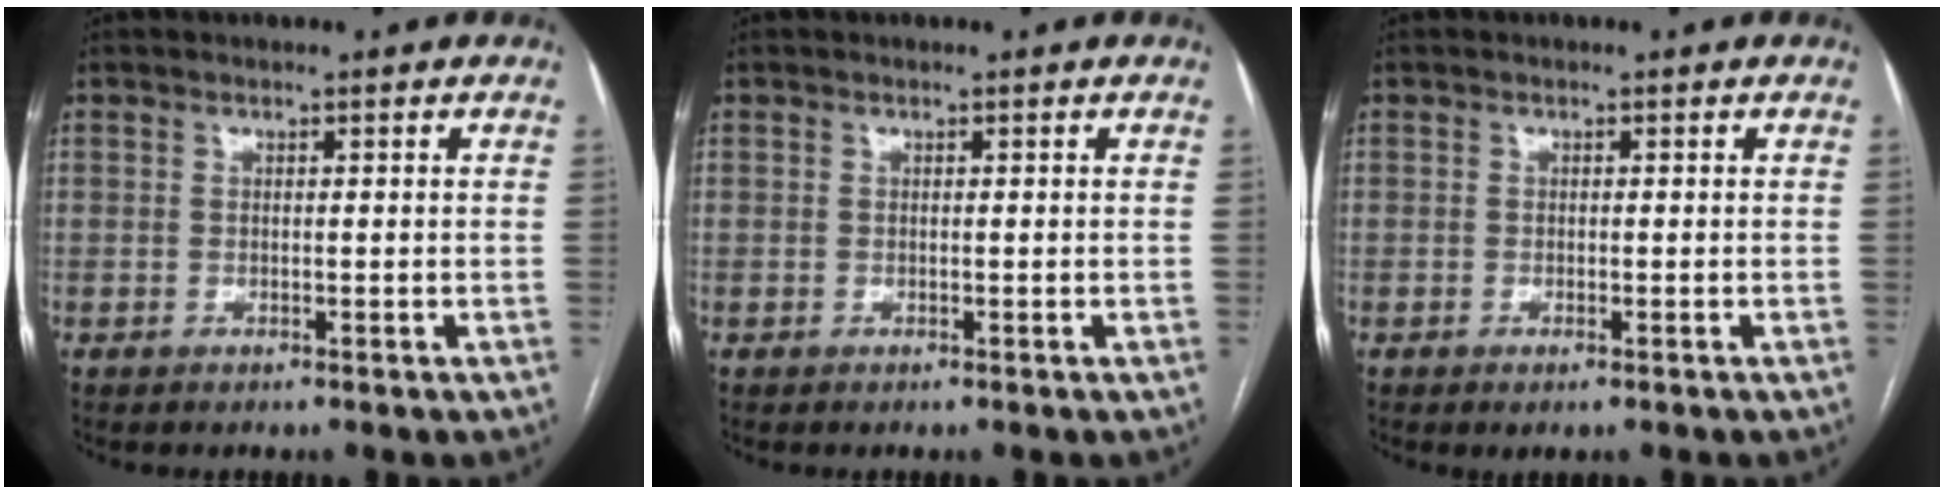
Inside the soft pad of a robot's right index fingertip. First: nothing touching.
{"total": 0.0}
{"total": 1.1, "force": [-0.6, 0.2, 0.8], "torque": [-0.011, -0.002, -0.007]}